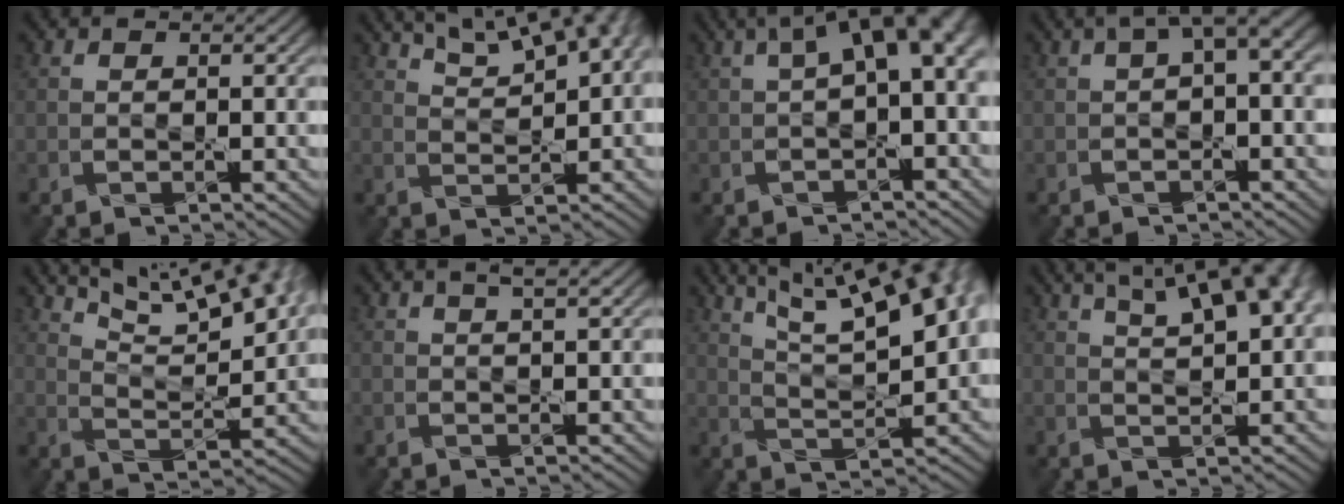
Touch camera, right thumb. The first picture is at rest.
{"total": 8.4, "force": [4.9, 2.8, 6.3], "torque": [-0.102, 0.019, 0.077]}
{"total": 7.6, "force": [1.4, 2.9, 6.9], "torque": [-0.098, 0.016, 0.020]}
{"total": 4.2, "force": [1.1, 1.2, 3.9], "torque": [-0.055, 0.011, 0.016]}
{"total": 12.8, "force": [8.7, 3.7, 8.7], "torque": [-0.150, 0.007, 0.129]}
{"total": 2.4, "force": [1.5, 0.5, 1.9], "torque": [-0.026, 0.003, 0.019]}
{"total": 16.7, "force": [8.7, 5.8, 13.0], "torque": [-0.201, 0.043, 0.131]}
{"total": 10.3, "force": [5.4, 3.4, 8.1], "torque": [-0.126, 0.026, 0.071]}